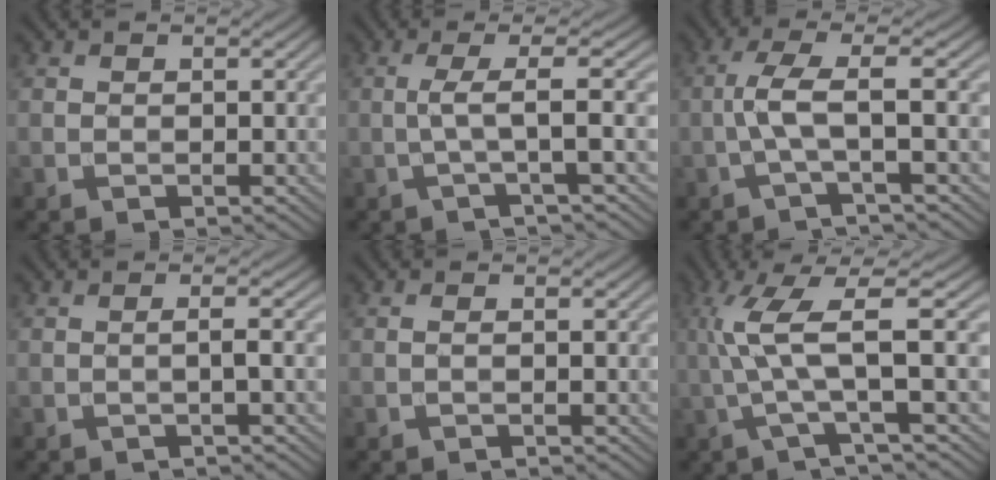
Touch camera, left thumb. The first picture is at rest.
{"total": 4.3, "force": [-0.3, 0.3, 4.3], "torque": [-0.074, 0.012, -0.017]}
{"total": 4.3, "force": [-0.8, 0.4, 4.3], "torque": [-0.084, 0.016, -0.029]}
{"total": 1.6, "force": [-0.2, 0.1, 1.6], "torque": [-0.026, 0.007, -0.012]}
{"total": 0.6, "force": [-0.2, 0.0, 0.6], "torque": [-0.012, 0.001, -0.005]}
{"total": 8.2, "force": [0.3, 1.2, 8.1], "torque": [-0.164, 0.014, 0.002]}